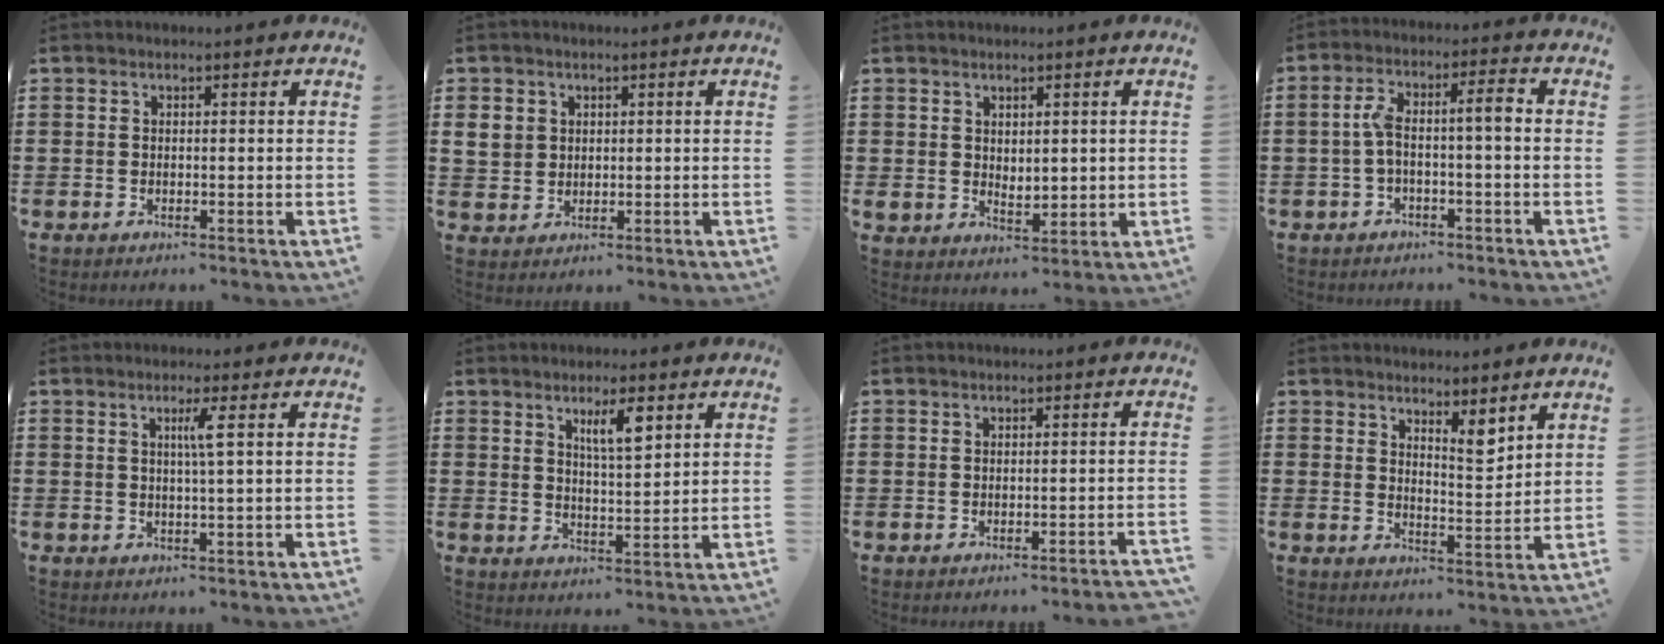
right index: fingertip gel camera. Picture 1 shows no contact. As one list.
[{"total": 3.5, "force": [1.1, 3.1, 1.2], "torque": [-0.043, 0.008, 0.017]}, {"total": 3.2, "force": [2.5, 1.9, 0.4], "torque": [-0.009, 0.000, 0.046]}, {"total": 5.2, "force": [-0.7, 1.1, 5.1], "torque": [-0.100, 0.005, -0.020]}, {"total": 2.5, "force": [0.6, -0.5, 2.3], "torque": [-0.045, -0.005, 0.007]}, {"total": 4.5, "force": [2.6, 1.1, 3.5], "torque": [-0.058, 0.000, 0.040]}, {"total": 1.2, "force": [-1.0, -0.4, 0.6], "torque": [-0.011, -0.004, -0.019]}, {"total": 4.3, "force": [3.8, 1.0, 1.9], "torque": [-0.029, -0.015, 0.064]}]